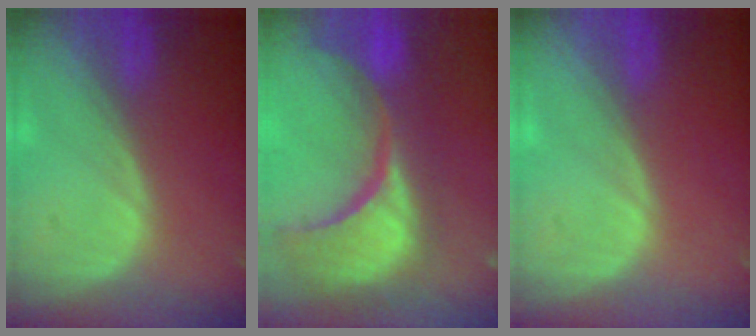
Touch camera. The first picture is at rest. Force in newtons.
{"total": 15.2, "press": 12.2, "slide": 9.1}
{"total": 0.0}